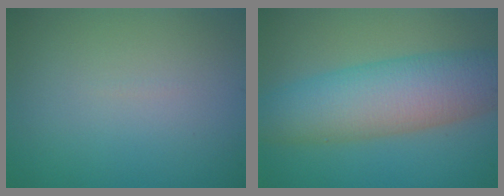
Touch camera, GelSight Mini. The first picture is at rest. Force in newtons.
{"total": 8.3, "press": 8.3, "slide": 0.5}